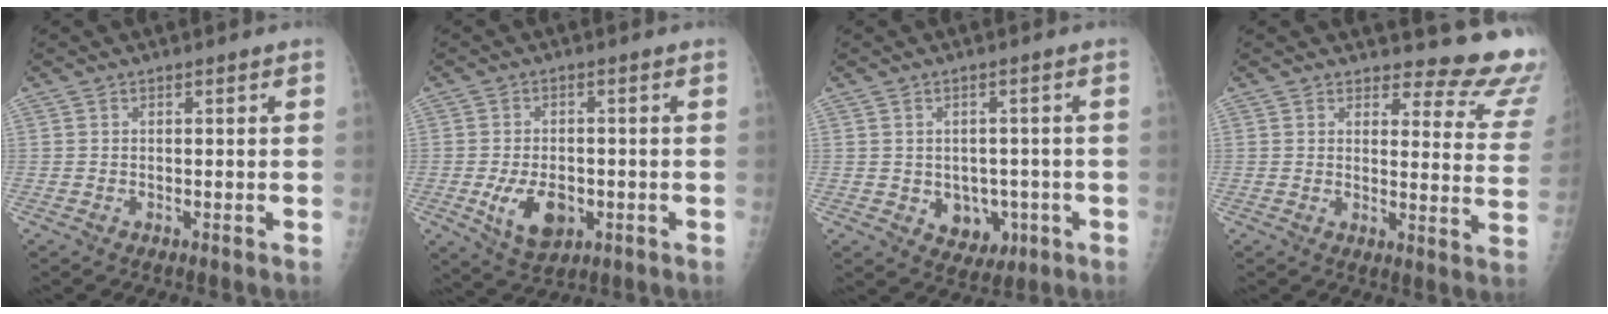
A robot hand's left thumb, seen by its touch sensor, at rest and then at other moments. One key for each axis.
{"total": 7.9, "fx": -2.1, "fy": 4.9, "fz": 5.8, "tx": -0.092, "ty": -0.002, "tz": -0.025}
{"total": 6.3, "fx": -1.4, "fy": 5.1, "fz": 3.4, "tx": -0.017, "ty": 0.005, "tz": -0.005}
{"total": 14.2, "fx": 13.5, "fy": 3.6, "fz": 2.8, "tx": 0.013, "ty": -0.142, "tz": 0.125}